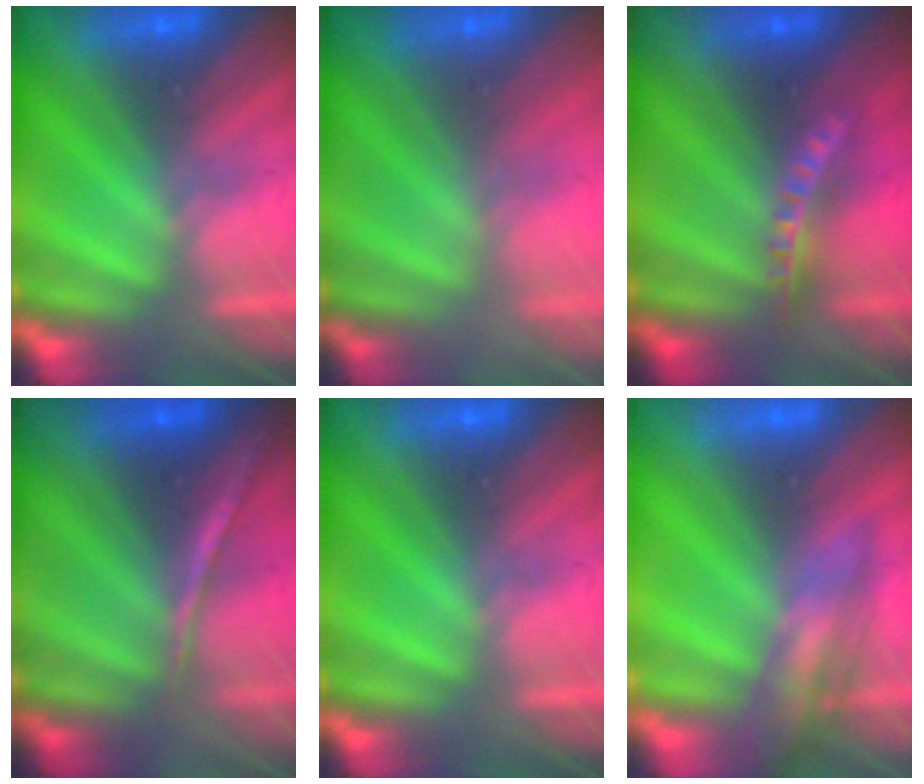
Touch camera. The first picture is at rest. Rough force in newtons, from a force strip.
{"total": 9.5}
{"total": 6.7}
{"total": 1.4}
{"total": 0.0}
{"total": 2.3}